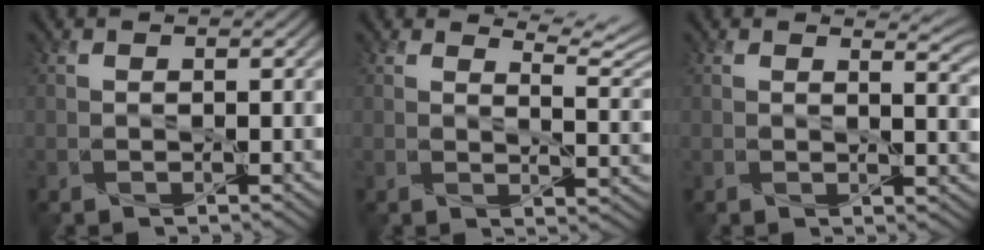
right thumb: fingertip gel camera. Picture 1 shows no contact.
{"total": 5.3, "force": [4.3, 1.1, 2.8], "torque": [-0.053, 0.002, 0.064]}
{"total": 3.8, "force": [2.9, 1.1, 2.2], "torque": [-0.028, 0.001, 0.040]}